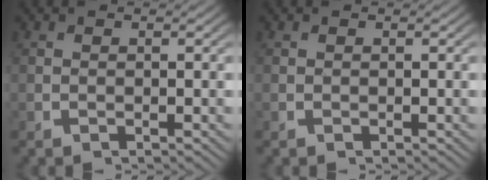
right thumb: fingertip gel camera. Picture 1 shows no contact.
{"total": 0.0}